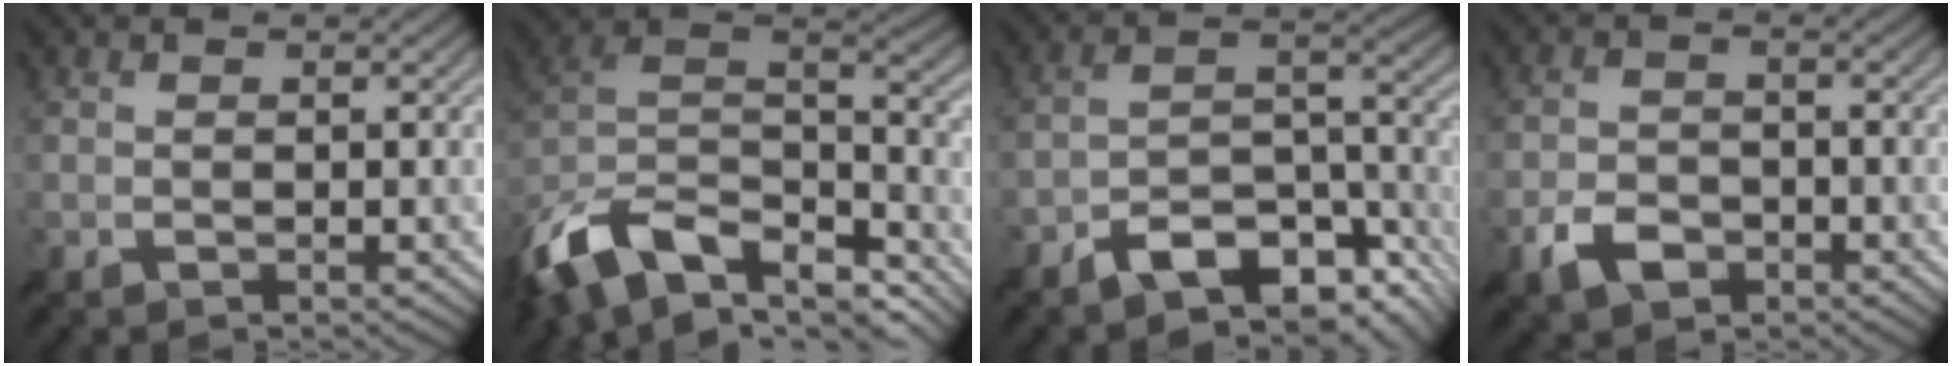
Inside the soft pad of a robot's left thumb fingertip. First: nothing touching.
{"total": 16.3, "force": [-10.8, 8.4, 8.9], "torque": [-0.236, -0.022, -0.163]}
{"total": 10.9, "force": [-7.6, 4.4, 6.5], "torque": [-0.092, -0.002, -0.140]}
{"total": 4.1, "force": [-2.6, 2.3, 2.2], "torque": [-0.041, -0.005, -0.056]}